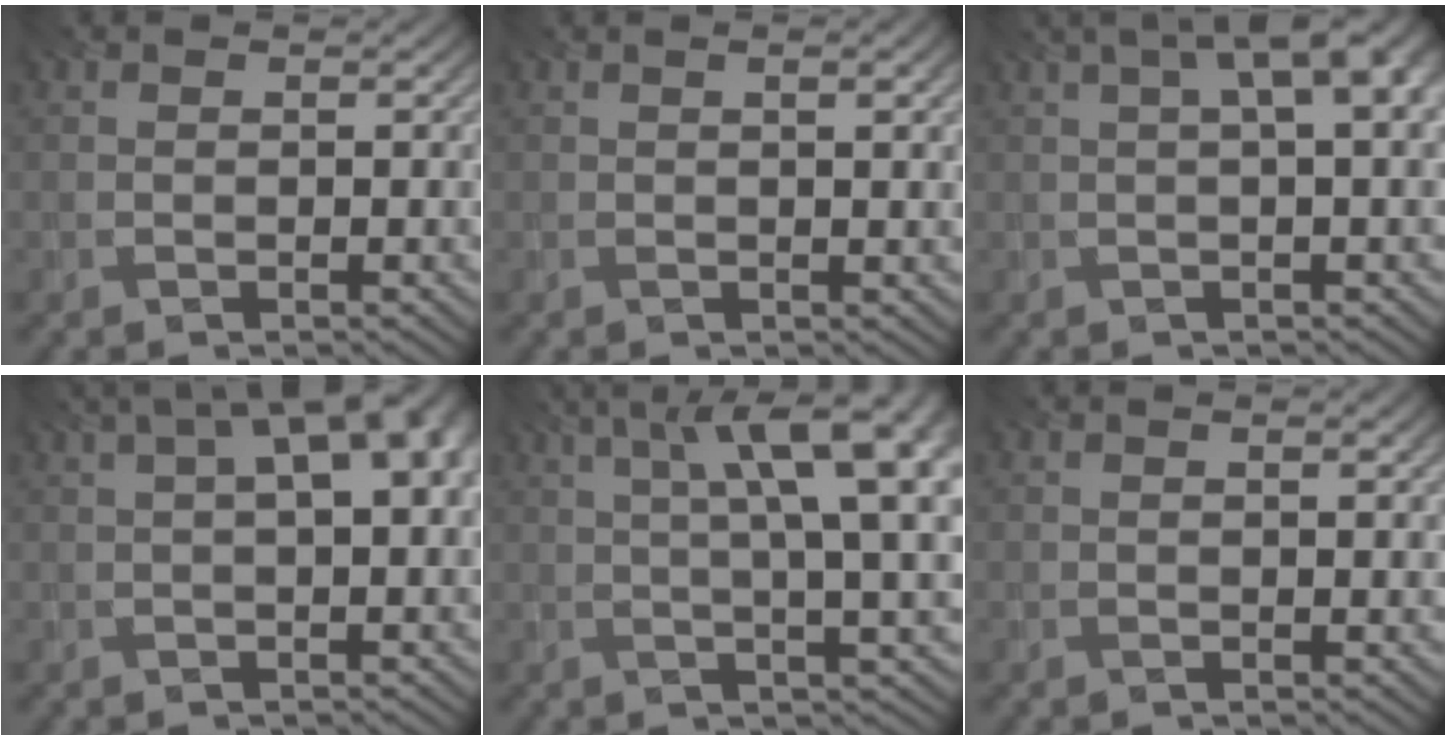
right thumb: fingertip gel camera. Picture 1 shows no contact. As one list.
[{"total": 1.8, "force": [0.6, 0.1, 1.7], "torque": [-0.024, -0.003, 0.014]}, {"total": 7.6, "force": [2.5, 2.1, 6.9], "torque": [-0.094, 0.024, 0.030]}, {"total": 8.7, "force": [2.5, 3.3, 7.7], "torque": [-0.099, 0.026, 0.029]}, {"total": 13.6, "force": [4.1, 3.6, 12.5], "torque": [-0.144, 0.029, 0.058]}, {"total": 0.8, "force": [0.3, -0.1, 0.7], "torque": [-0.009, -0.005, 0.008]}]